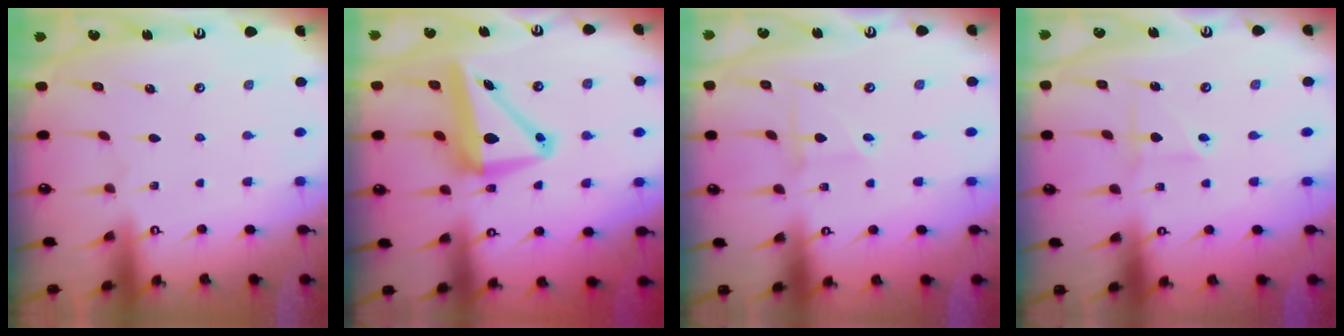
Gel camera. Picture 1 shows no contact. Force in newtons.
{"total": 10.1, "press": 9.9, "slide": 1.9}
{"total": 2.7, "press": 2.6, "slide": 0.3}
{"total": 2.1, "press": 2.1, "slide": 0.6}